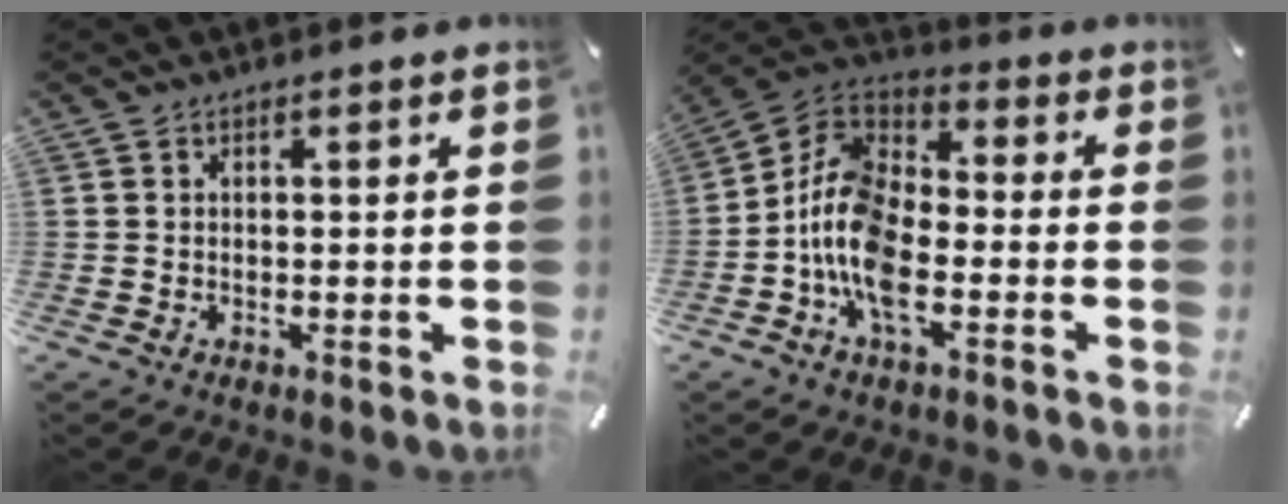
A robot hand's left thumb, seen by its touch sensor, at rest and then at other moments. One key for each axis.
{"total": 12.8, "fx": -5.5, "fy": 7.3, "fz": 8.9, "tx": -0.199, "ty": 0.013, "tz": -0.110}